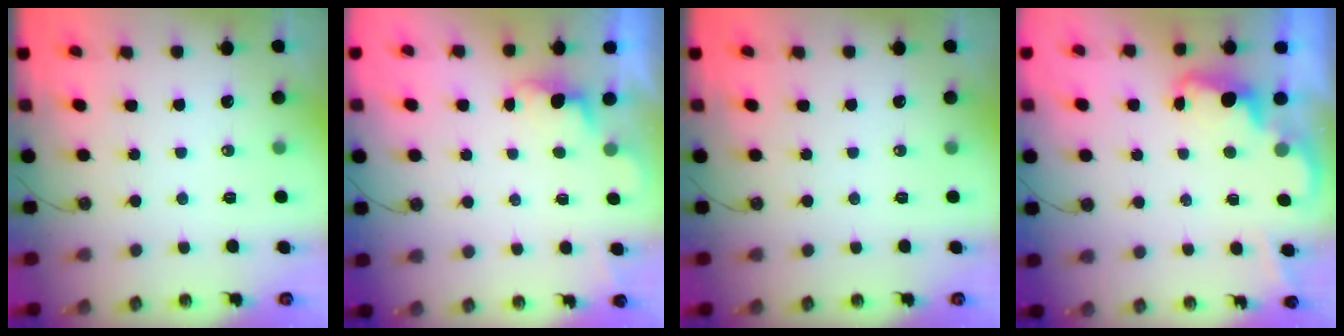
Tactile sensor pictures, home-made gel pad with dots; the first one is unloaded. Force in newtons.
{"total": 0.7, "press": 0.2, "slide": 0.7}
{"total": 0.0}
{"total": 2.2, "press": 2.1, "slide": 0.5}